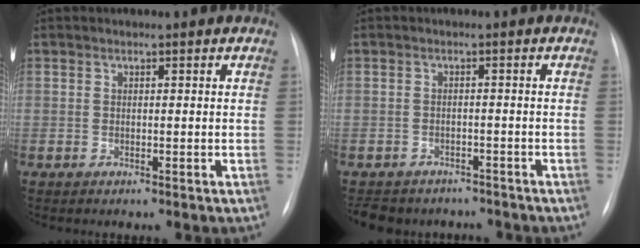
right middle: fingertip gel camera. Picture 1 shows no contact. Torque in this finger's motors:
{"motor_torque": [0.14, -0.24, 0.03, 0.03]}